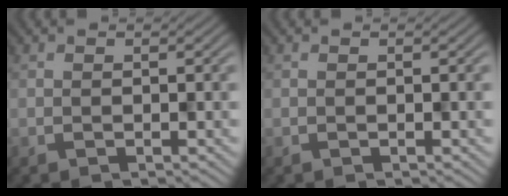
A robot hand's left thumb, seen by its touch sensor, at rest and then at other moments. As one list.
[{"total": 0.0}]